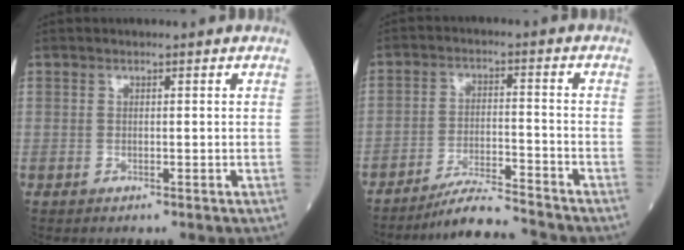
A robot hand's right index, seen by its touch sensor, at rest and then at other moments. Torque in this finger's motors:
{"motor_torque": [-0.34, -0.32, -0.90, -0.10]}